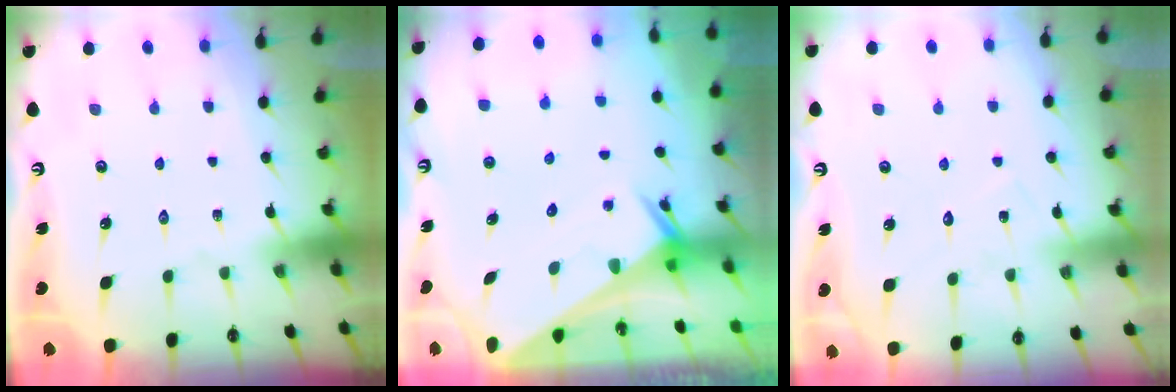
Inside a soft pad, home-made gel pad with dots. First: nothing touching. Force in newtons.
{"total": 2.5, "press": 2.5, "slide": 0.1}
{"total": 5.5, "press": 5.5, "slide": 0.3}